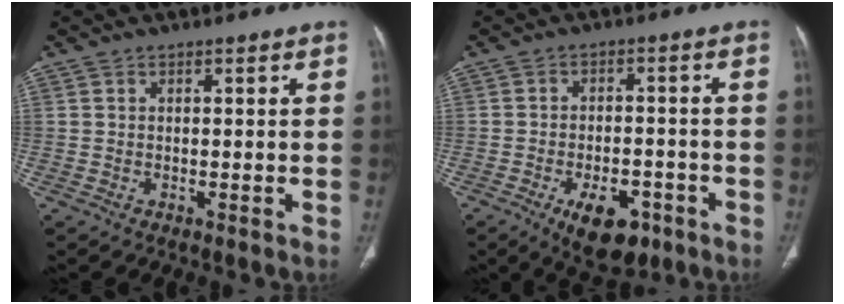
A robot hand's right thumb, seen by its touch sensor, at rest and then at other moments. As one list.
[{"total": 10.0, "force": [-5.3, 5.3, 6.6], "torque": [-0.081, 0.020, -0.072]}]